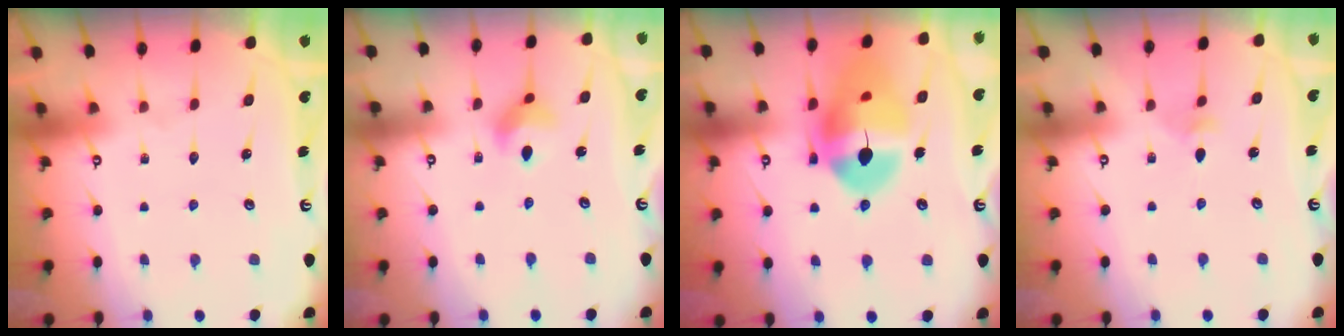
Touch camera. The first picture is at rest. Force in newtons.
{"total": 7.1, "press": 7.1, "slide": 0.5}
{"total": 19.1, "press": 19.0, "slide": 2.0}
{"total": 3.1, "press": 3.0, "slide": 0.7}